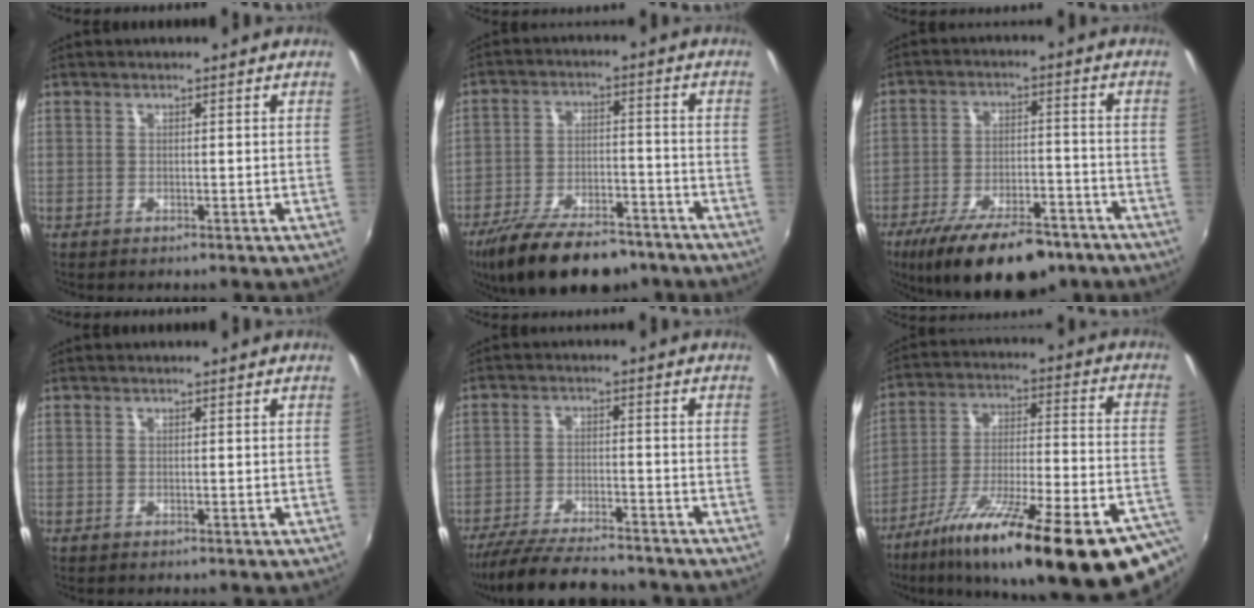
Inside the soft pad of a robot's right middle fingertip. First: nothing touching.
{"total": 18.3, "force": [-14.0, 7.1, 9.4], "torque": [-0.192, -0.021, -0.218]}
{"total": 18.4, "force": [-13.3, 6.9, 10.7], "torque": [-0.198, -0.025, -0.197]}
{"total": 0.0}
{"total": 14.4, "force": [-12.6, 2.9, 6.4], "torque": [-0.139, -0.021, -0.204]}
{"total": 32.1, "force": [-22.5, 5.7, 22.2], "torque": [-0.327, -0.056, -0.327]}